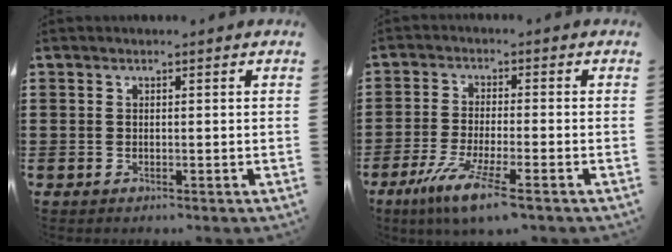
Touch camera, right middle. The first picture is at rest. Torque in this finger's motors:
{"motor_torque": [1.62, -0.36, 0.75, 0.17]}